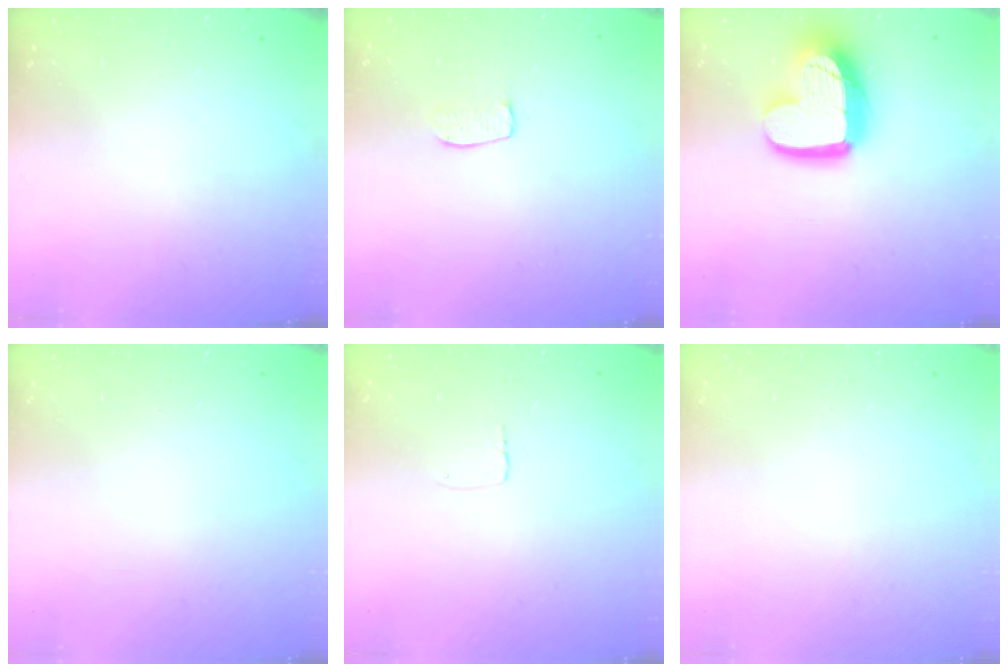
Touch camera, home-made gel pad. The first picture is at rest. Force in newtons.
{"total": 3.9, "press": 3.9, "slide": 0.3}
{"total": 16.0, "press": 16.0, "slide": 1.4}
{"total": 0.0}
{"total": 2.6, "press": 2.6, "slide": 0.1}
{"total": 0.0}